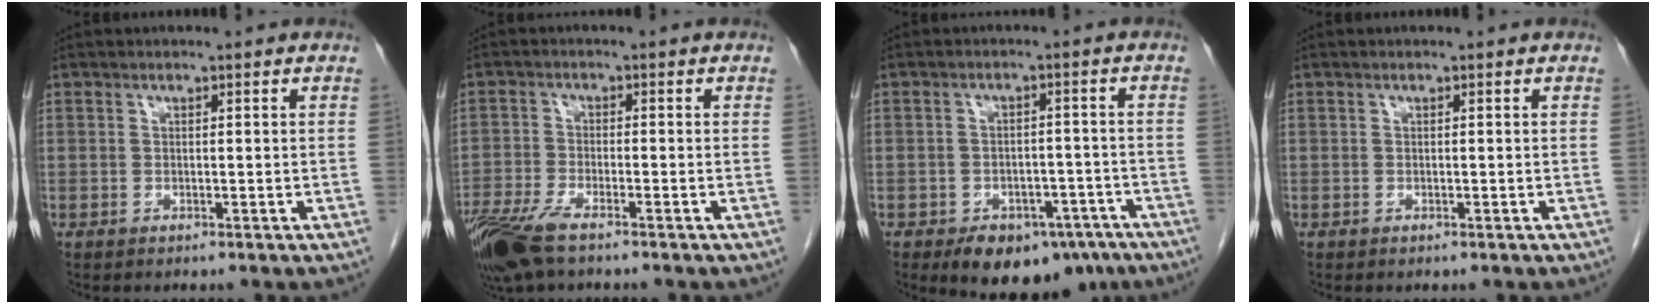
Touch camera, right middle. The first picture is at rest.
{"total": 8.5, "force": [-6.1, 2.1, 5.6], "torque": [-0.113, -0.017, -0.114]}
{"total": 11.0, "force": [-7.6, 6.1, 5.1], "torque": [-0.053, 0.014, -0.105]}
{"total": 0.0}